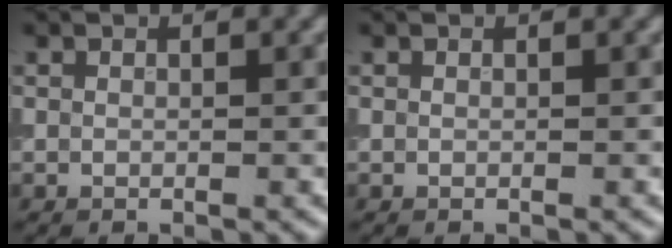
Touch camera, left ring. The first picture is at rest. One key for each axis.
{"total": 0.0}